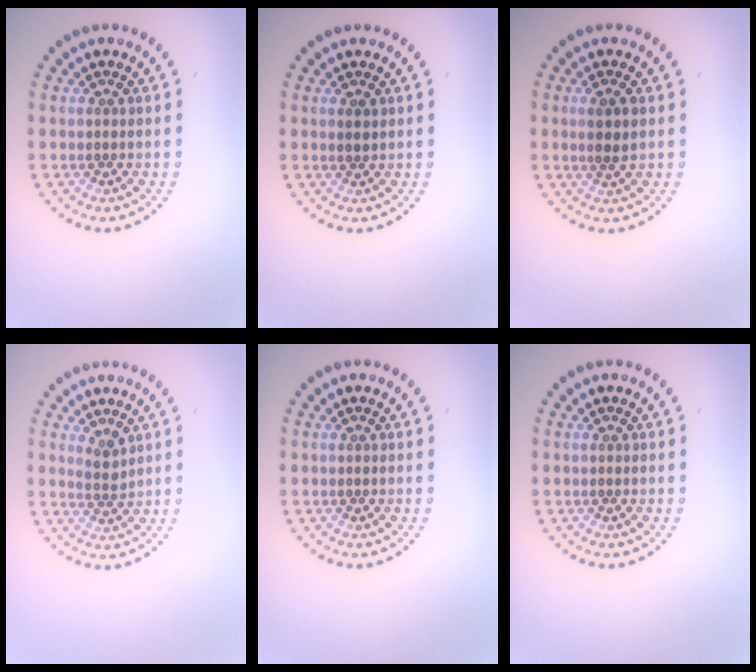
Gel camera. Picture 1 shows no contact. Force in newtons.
{"total": 0.9, "press": 0.8, "slide": 0.4}
{"total": 2.0, "press": 1.9, "slide": 0.7}
{"total": 1.6, "press": 1.2, "slide": 1.0}
{"total": 0.0}
{"total": 0.0}